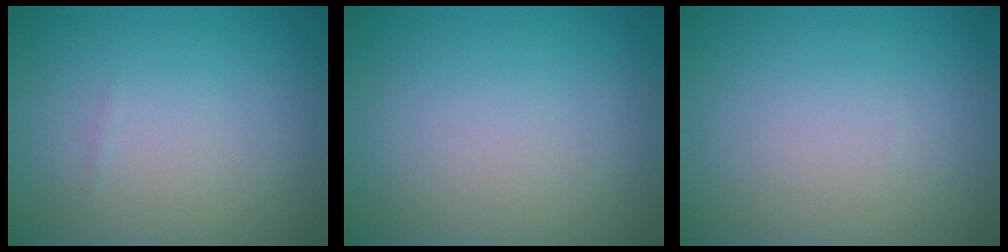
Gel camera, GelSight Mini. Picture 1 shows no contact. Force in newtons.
{"total": 0.0}
{"total": 0.0}